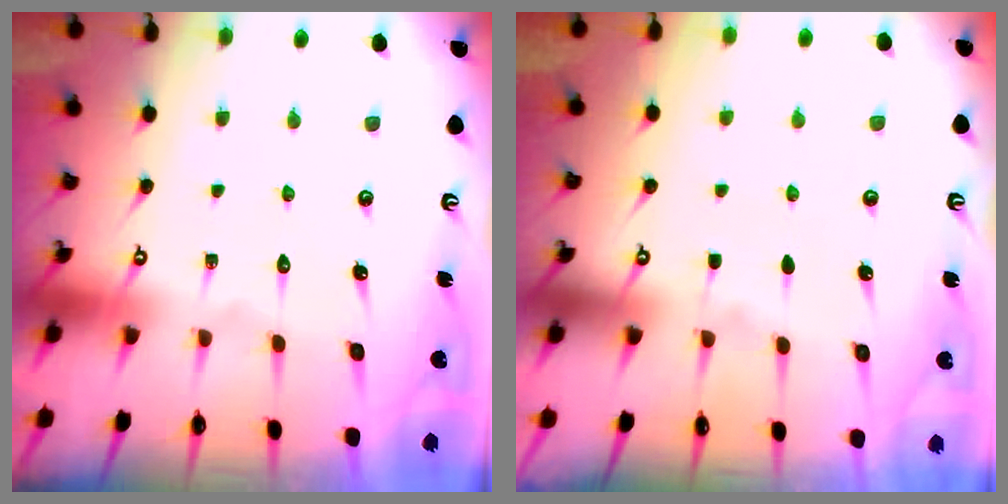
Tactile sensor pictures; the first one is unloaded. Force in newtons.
{"total": 3.6, "press": 3.5, "slide": 0.5}